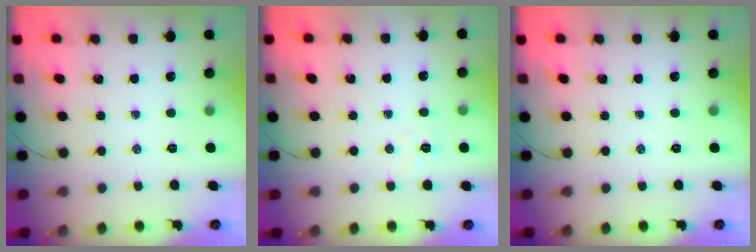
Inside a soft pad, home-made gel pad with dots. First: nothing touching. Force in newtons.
{"total": 3.1, "press": 2.9, "slide": 0.9}
{"total": 0.0}